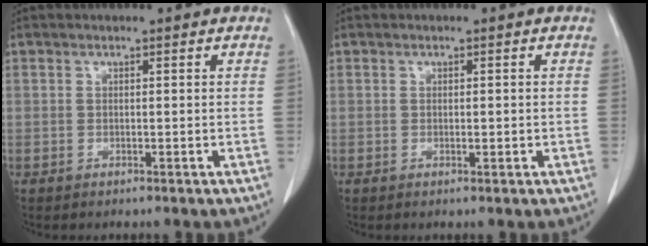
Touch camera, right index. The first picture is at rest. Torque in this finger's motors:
{"motor_torque": [-0.33, 0.28, -0.08, -0.01]}